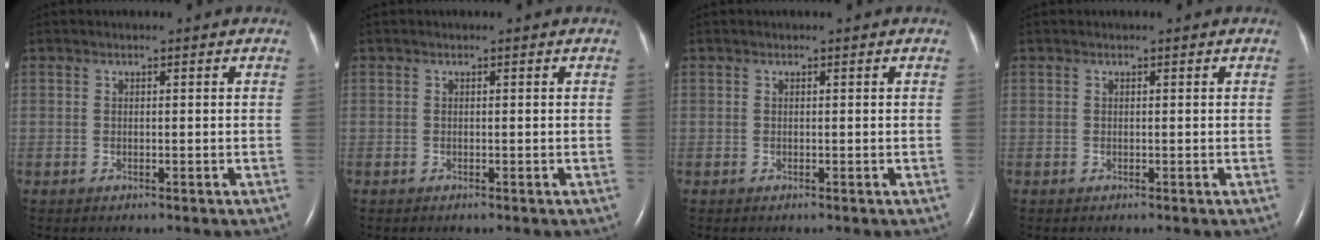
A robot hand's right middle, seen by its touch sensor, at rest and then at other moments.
{"total": 0.0}
{"total": 0.0}
{"total": 0.0}